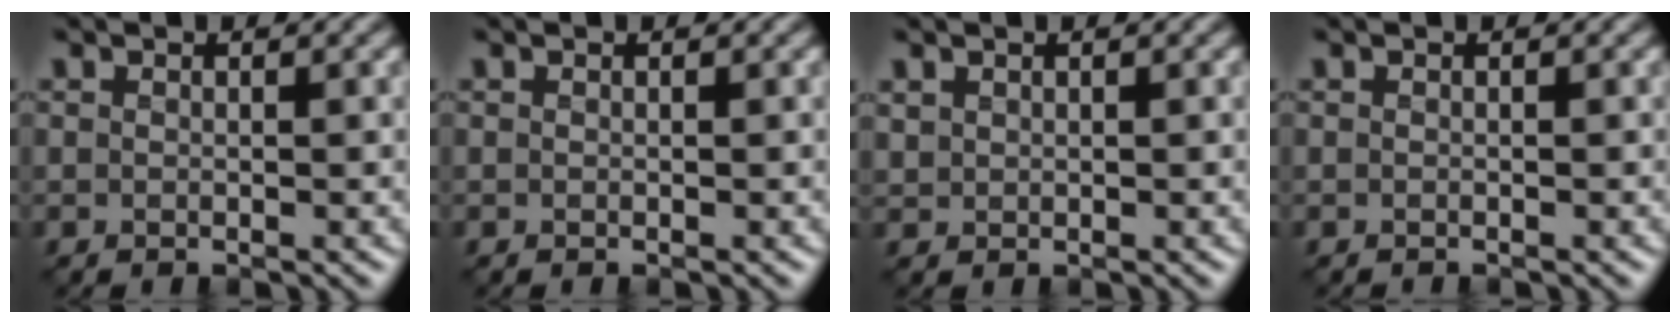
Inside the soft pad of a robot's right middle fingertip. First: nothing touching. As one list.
[{"total": 0.0}, {"total": 0.7, "force": [0.5, 0.5, 0.1], "torque": [-0.008, 0.000, 0.013]}, {"total": 0.0}]